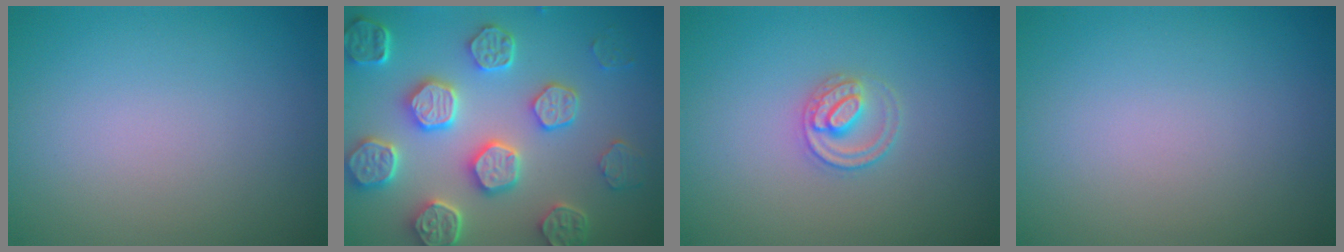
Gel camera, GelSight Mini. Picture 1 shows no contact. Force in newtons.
{"total": 7.3, "press": 6.0, "slide": 4.0}
{"total": 2.2, "press": 2.2, "slide": 0.2}
{"total": 0.0}